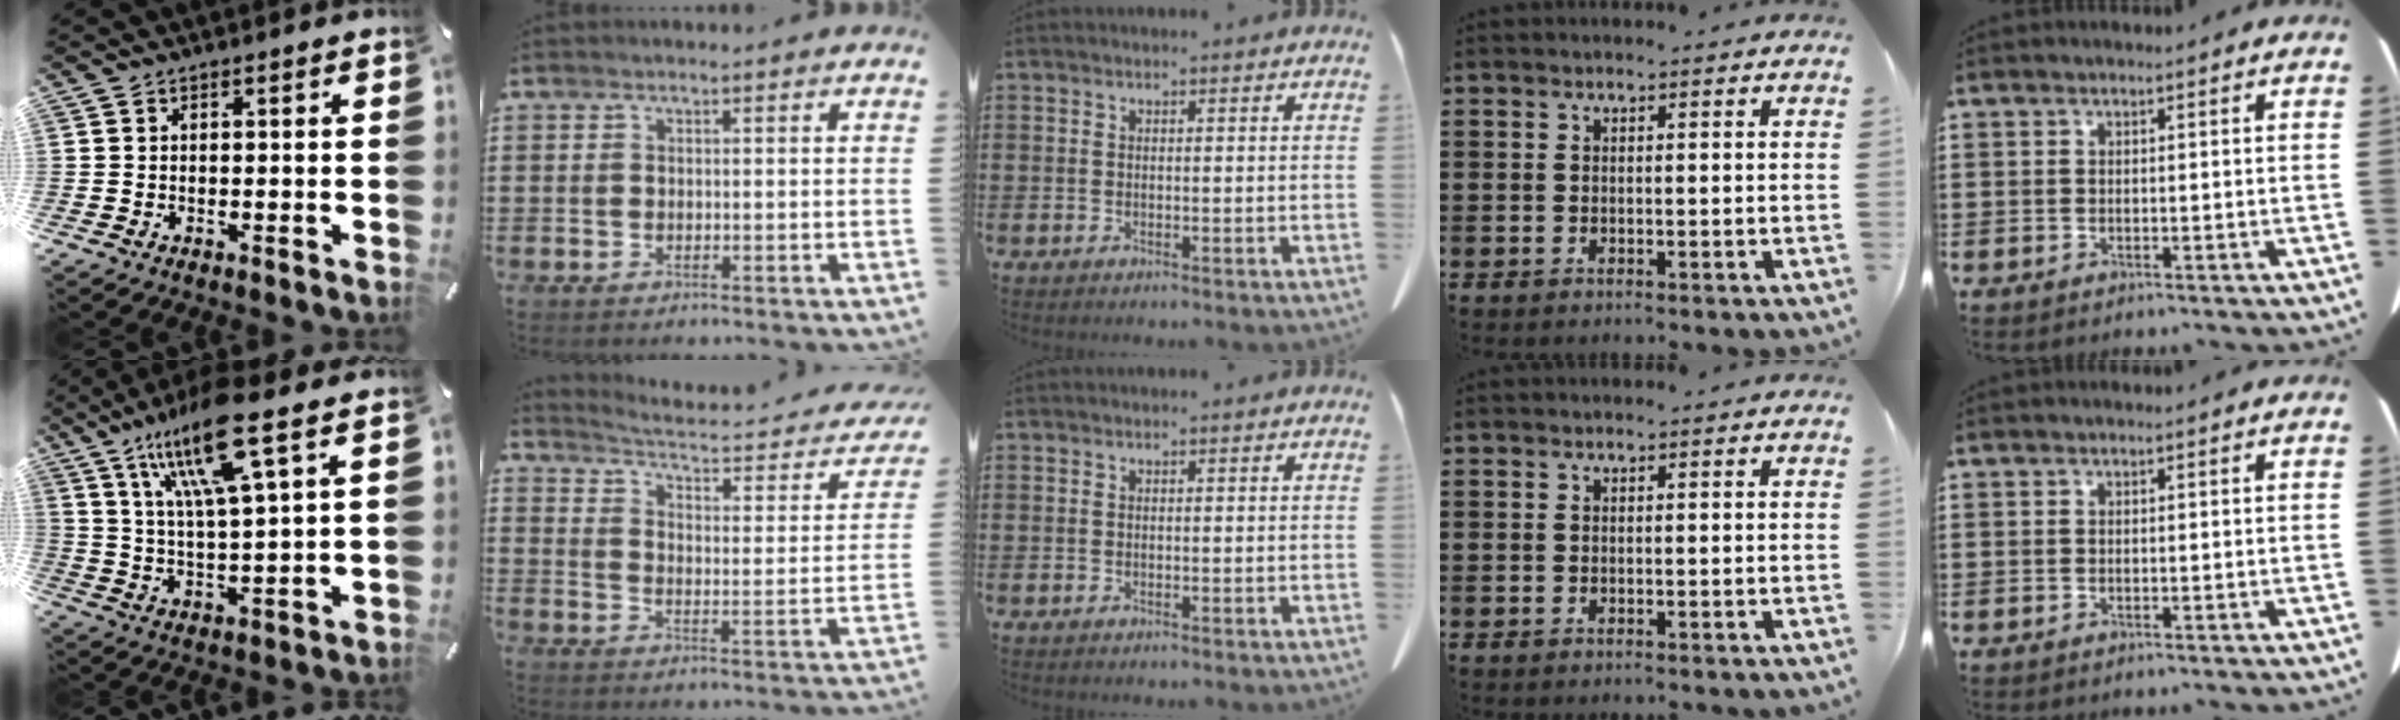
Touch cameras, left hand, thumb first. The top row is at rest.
{"thumb": {"total": 17.5, "force": [10.6, 3.6, 13.4], "torque": [-0.267, -0.035, 0.169]}, "index": {"total": 2.9, "force": [2.5, 0.5, 1.5], "torque": [-0.048, -0.025, 0.030]}}